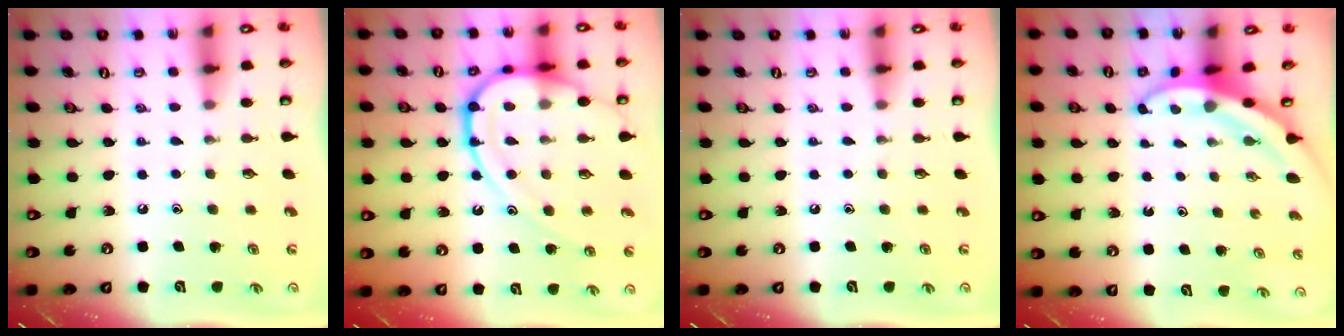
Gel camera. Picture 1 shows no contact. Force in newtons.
{"total": 16.7, "press": 16.6, "slide": 1.4}
{"total": 0.0}
{"total": 3.9, "press": 3.9, "slide": 0.5}